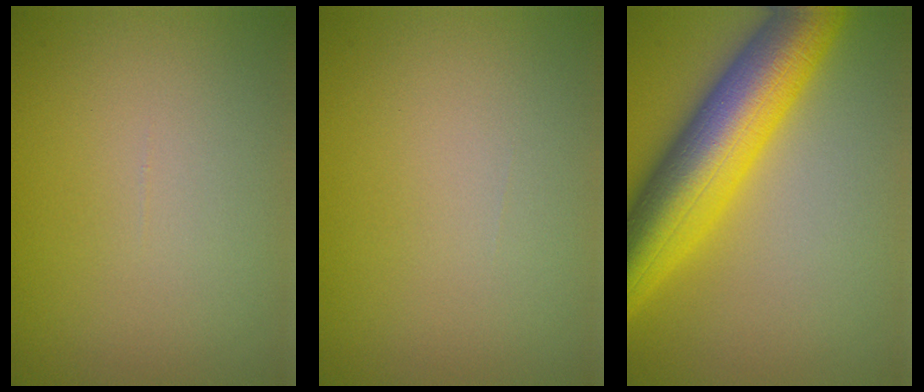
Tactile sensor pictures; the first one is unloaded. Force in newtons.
{"total": 0.0}
{"total": 10.6, "press": 10.6, "slide": 0.3}